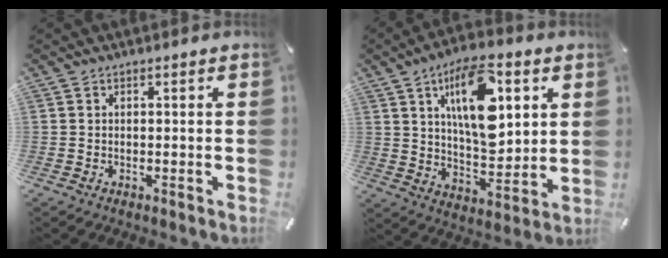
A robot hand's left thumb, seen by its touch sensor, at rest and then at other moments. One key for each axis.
{"total": 18.4, "fx": 7.1, "fy": 9.0, "fz": 14.3, "tx": -0.245, "ty": -0.020, "tz": 0.112}